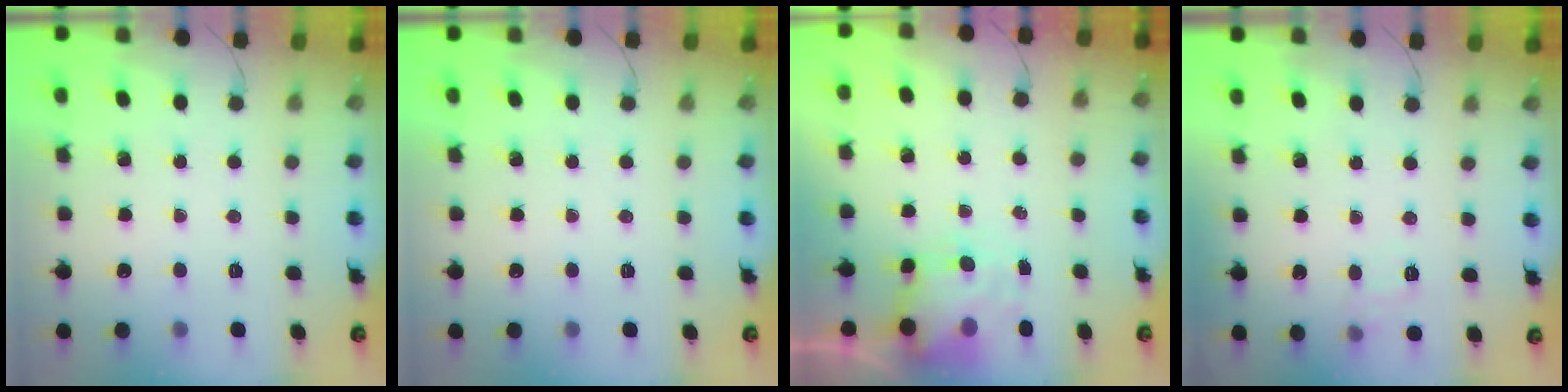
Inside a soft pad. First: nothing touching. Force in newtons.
{"total": 0.0}
{"total": 5.7, "press": 5.6, "slide": 0.9}
{"total": 6.8, "press": 6.6, "slide": 1.6}